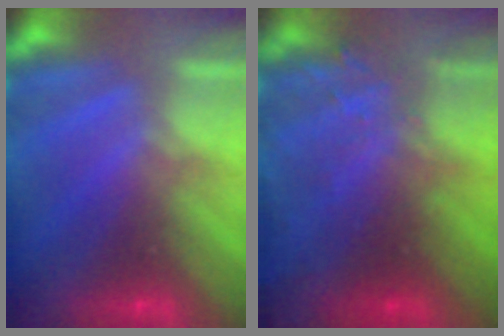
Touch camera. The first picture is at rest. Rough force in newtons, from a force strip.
{"total": 7.7}